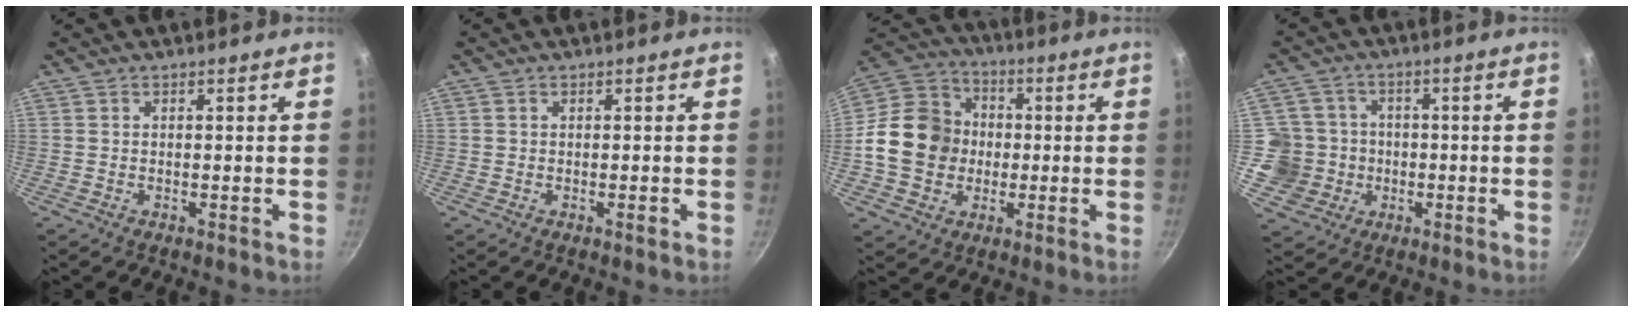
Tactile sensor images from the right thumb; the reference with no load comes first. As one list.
[{"total": 0.9, "force": [-0.2, 0.4, 0.8], "torque": [-0.014, 0.001, -0.003]}, {"total": 15.9, "force": [-1.2, 13.7, 8.0], "torque": [-0.119, 0.030, -0.031]}, {"total": 8.8, "force": [-1.2, 8.6, 1.3], "torque": [0.016, 0.020, -0.028]}]